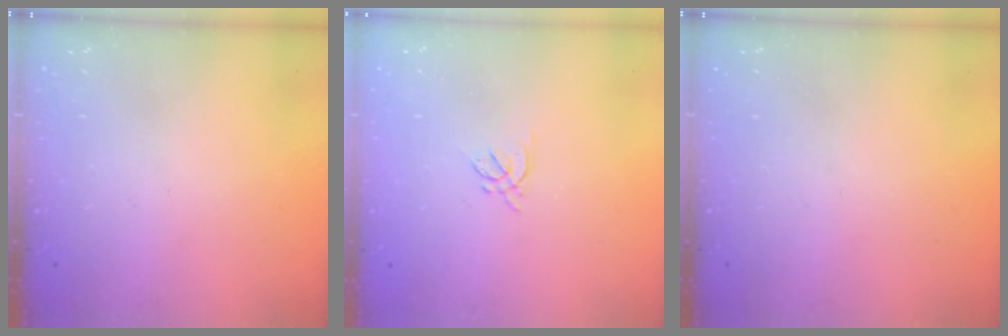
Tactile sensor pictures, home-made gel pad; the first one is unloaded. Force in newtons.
{"total": 2.8, "press": 2.8, "slide": 0.7}
{"total": 0.0}